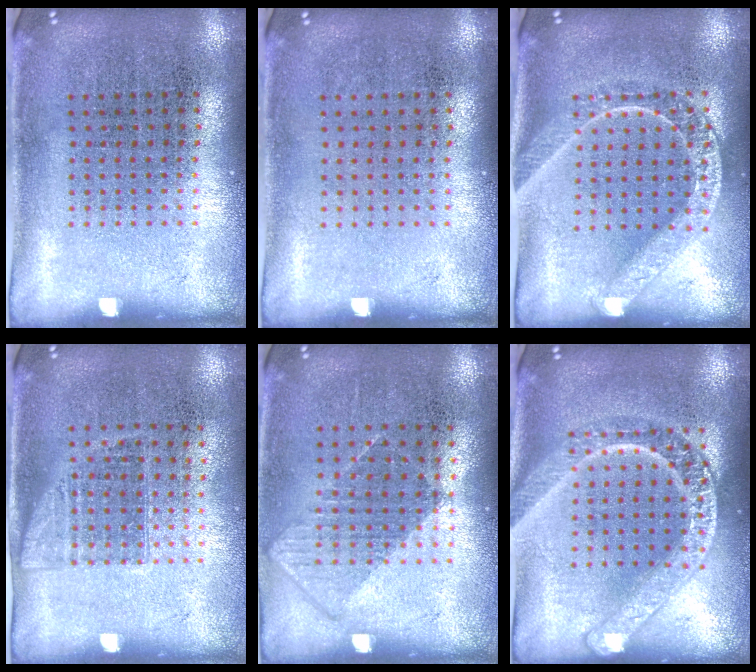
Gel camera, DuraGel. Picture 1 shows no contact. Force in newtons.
{"total": 0.0}
{"total": 1.8, "press": 1.7, "slide": 0.6}
{"total": 0.9, "press": 0.8, "slide": 0.5}
{"total": 0.9, "press": 0.7, "slide": 0.4}
{"total": 3.4, "press": 3.4, "slide": 0.5}